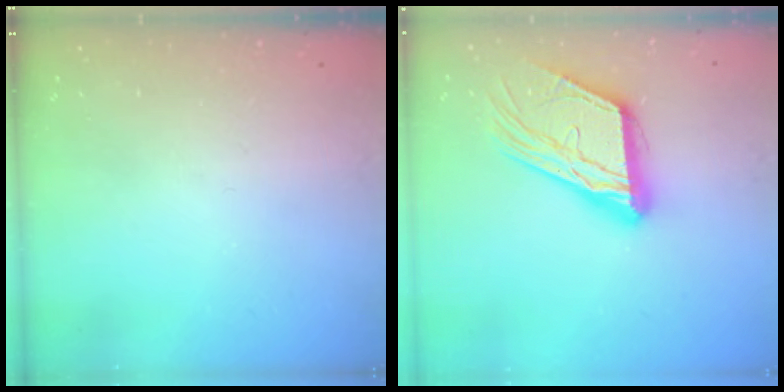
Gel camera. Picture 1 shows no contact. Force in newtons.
{"total": 17.4, "press": 17.3, "slide": 1.9}